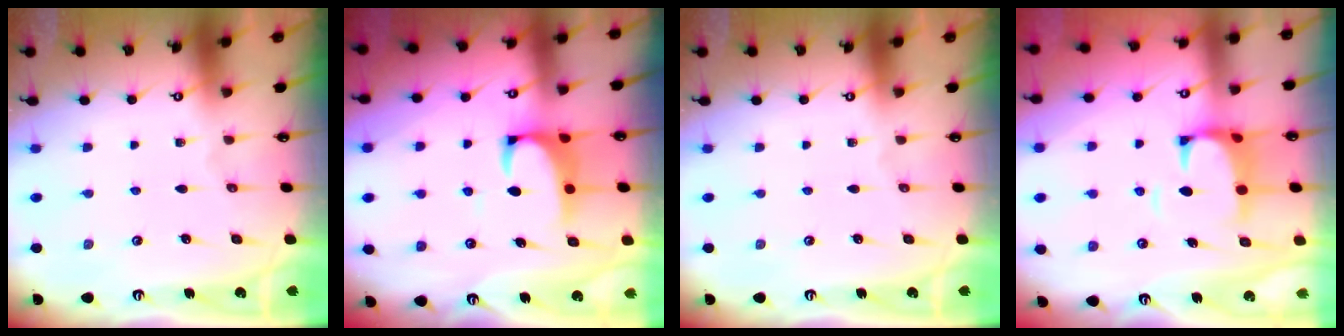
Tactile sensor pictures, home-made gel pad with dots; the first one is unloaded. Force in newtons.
{"total": 2.4, "press": 2.2, "slide": 0.9}
{"total": 0.0}
{"total": 2.6, "press": 2.3, "slide": 1.2}